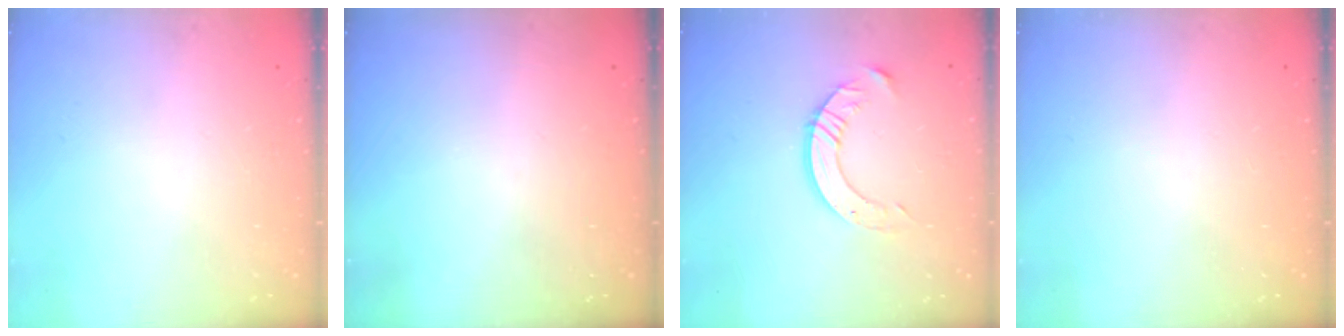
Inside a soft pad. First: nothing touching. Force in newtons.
{"total": 0.0}
{"total": 9.2, "press": 9.2, "slide": 0.7}
{"total": 0.0}